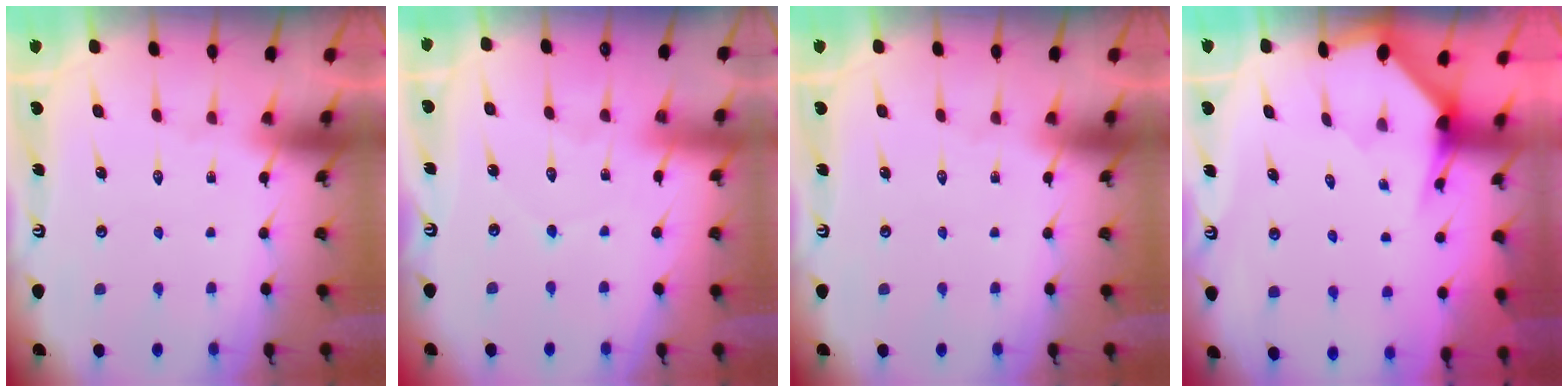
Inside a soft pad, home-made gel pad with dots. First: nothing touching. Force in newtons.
{"total": 2.7, "press": 2.6, "slide": 0.3}
{"total": 0.0}
{"total": 2.7, "press": 2.7, "slide": 0.2}